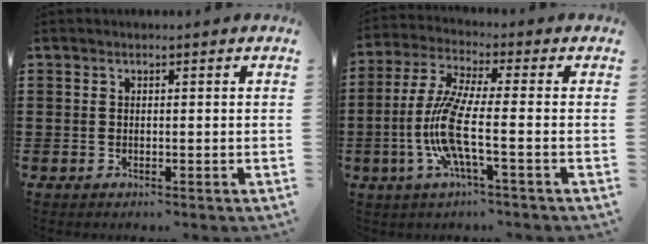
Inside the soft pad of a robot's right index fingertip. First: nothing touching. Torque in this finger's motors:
{"motor_torque": [1.78, 0.36, 0.85, 0.21]}